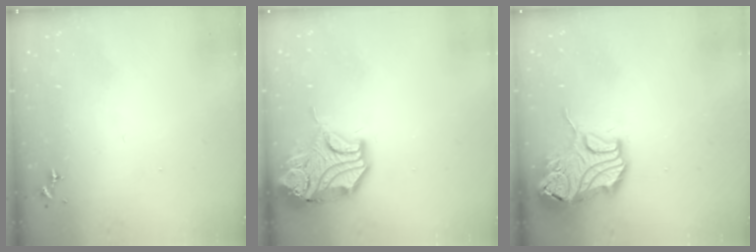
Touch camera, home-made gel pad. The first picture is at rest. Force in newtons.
{"total": 15.9, "press": 15.8, "slide": 2.3}
{"total": 15.7, "press": 15.6, "slide": 2.3}